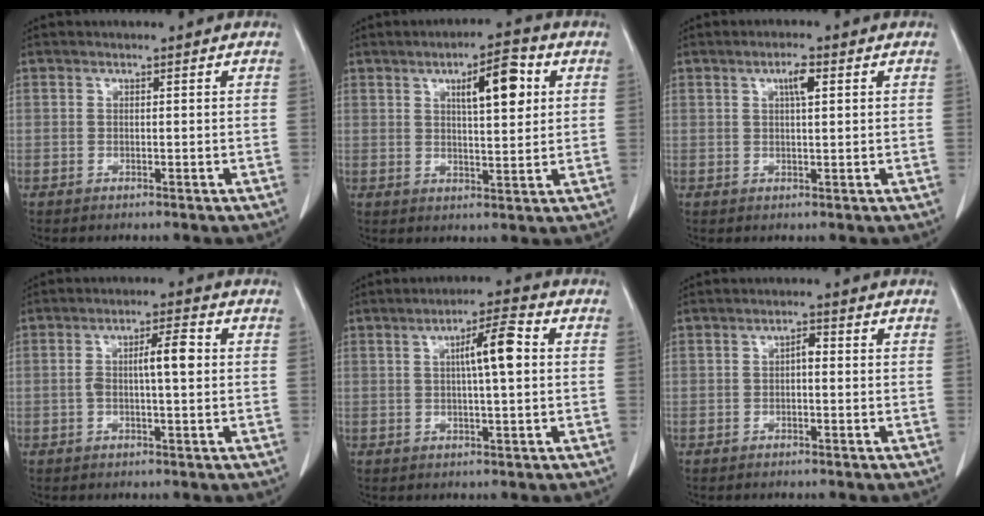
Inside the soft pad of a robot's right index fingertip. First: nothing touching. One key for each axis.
{"total": 8.2, "fx": 2.9, "fy": 2.1, "fz": 7.4, "tx": -0.114, "ty": 0.011, "tz": 0.045}
{"total": 3.1, "fx": 1.2, "fy": 0.6, "fz": 2.8, "tx": -0.049, "ty": 0.001, "tz": 0.019}
{"total": 5.5, "fx": 0.4, "fy": 0.9, "fz": 5.4, "tx": -0.095, "ty": 0.014, "tz": 0.005}
{"total": 6.8, "fx": 1.2, "fy": 0.7, "fz": 6.7, "tx": -0.110, "ty": 0.013, "tz": 0.015}
{"total": 1.7, "fx": 0.0, "fy": 0.7, "fz": 1.5, "tx": -0.025, "ty": 0.008, "tz": 0.000}